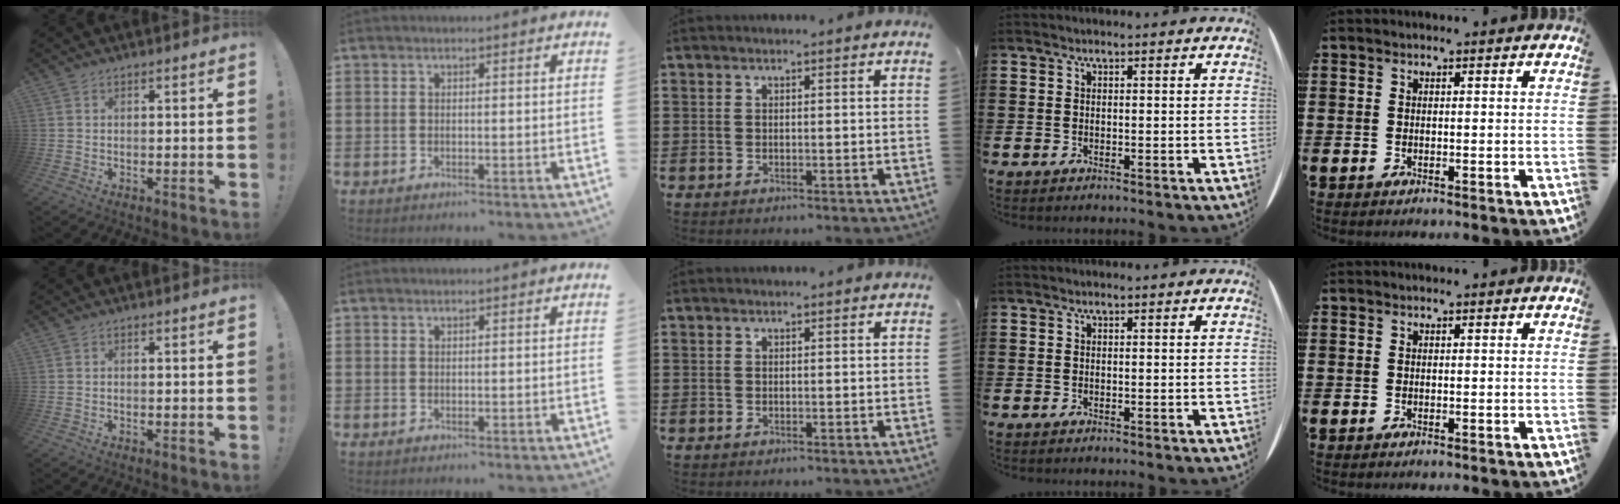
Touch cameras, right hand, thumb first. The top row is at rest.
{}